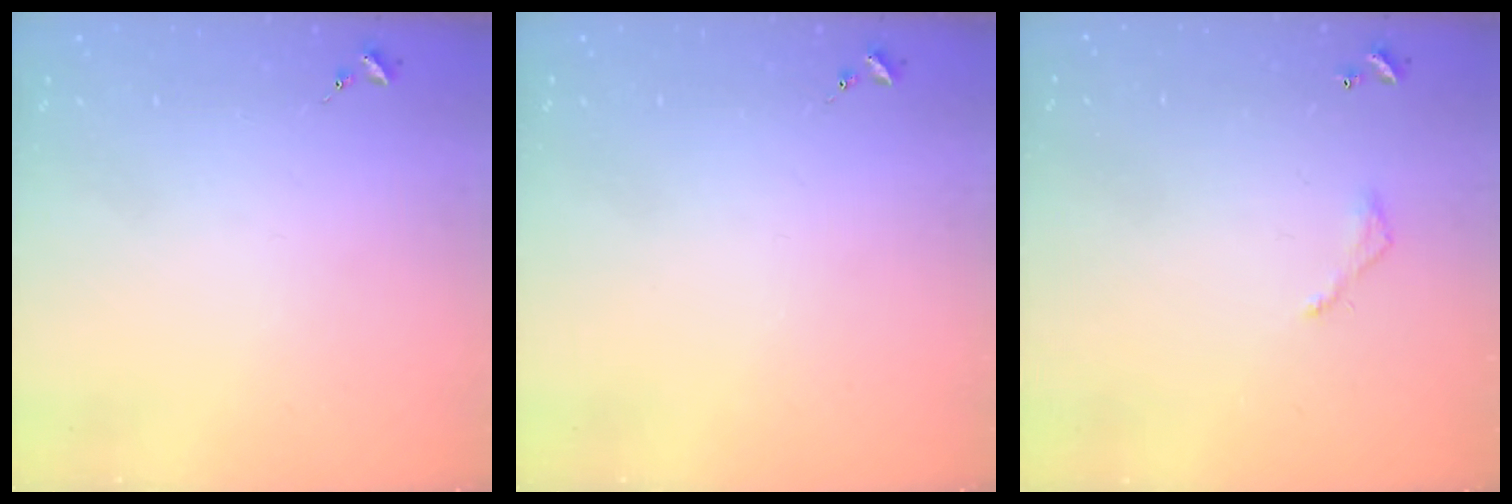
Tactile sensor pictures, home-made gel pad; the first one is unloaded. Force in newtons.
{"total": 0.0}
{"total": 3.2, "press": 3.2, "slide": 0.2}